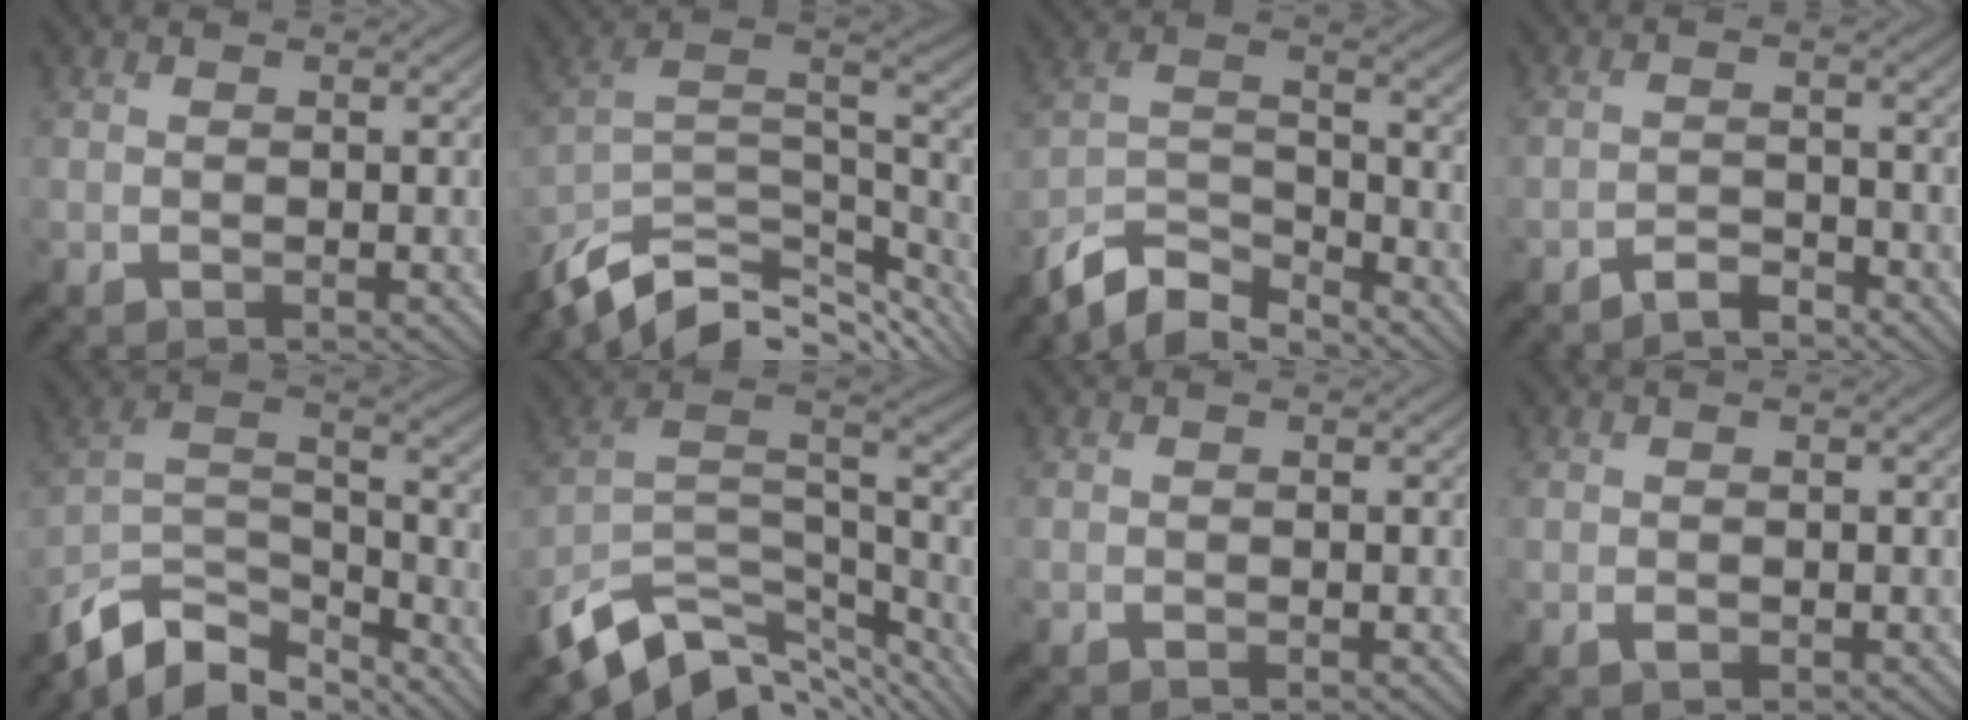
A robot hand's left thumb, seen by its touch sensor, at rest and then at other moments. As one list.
[{"total": 13.5, "force": [-8.6, 6.0, 8.4], "torque": [-0.207, -0.010, -0.145]}, {"total": 9.0, "force": [-7.9, 2.2, 3.6], "torque": [-0.074, 0.001, -0.162]}, {"total": 2.5, "force": [-2.2, 0.5, 1.0], "torque": [-0.017, 0.005, -0.046]}, {"total": 12.2, "force": [-9.4, 4.9, 6.0], "torque": [-0.136, 0.003, -0.178]}, {"total": 13.8, "force": [-8.8, 7.1, 8.1], "torque": [-0.200, -0.013, -0.149]}, {"total": 0.0}, {"total": 0.6, "force": [-0.2, 0.5, 0.4], "torque": [-0.008, -0.002, -0.004]}]